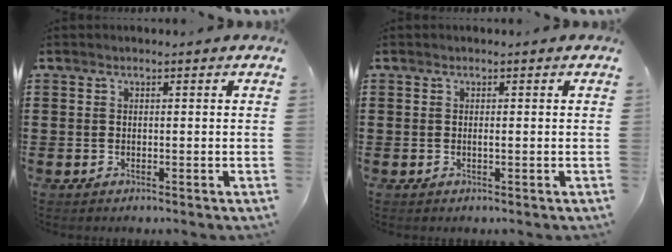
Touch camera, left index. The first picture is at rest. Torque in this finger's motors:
{"motor_torque": [0.11, 0.00, 0.00, 0.01]}